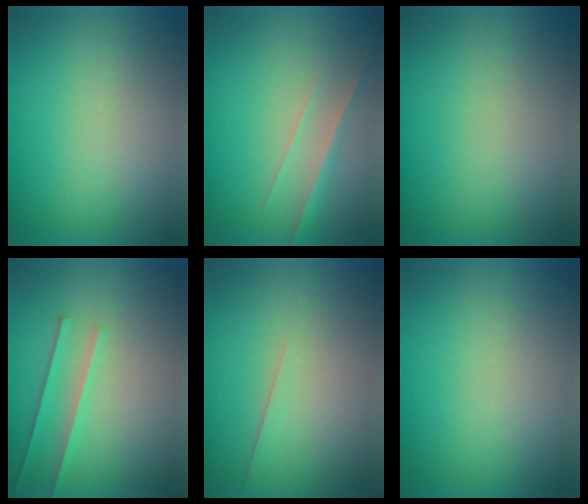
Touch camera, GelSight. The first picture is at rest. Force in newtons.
{"total": 2.8}
{"total": 1.1}
{"total": 2.2}
{"total": 1.6}
{"total": 1.2}